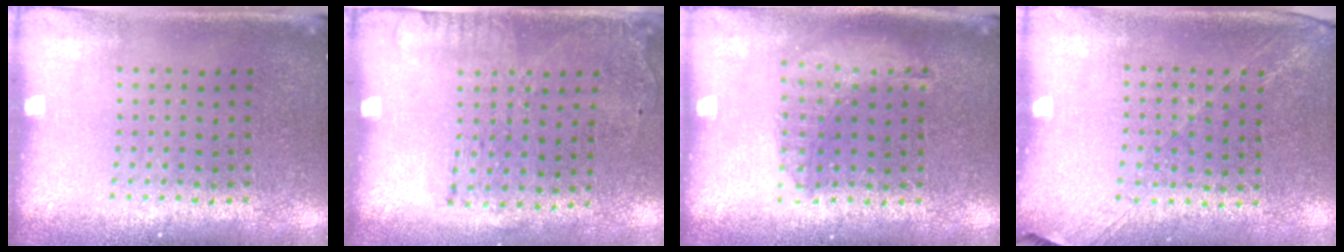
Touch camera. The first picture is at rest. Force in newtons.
{"total": 1.8, "press": 1.2, "slide": 1.3}
{"total": 1.3, "press": 1.3, "slide": 0.4}
{"total": 1.2, "press": 1.0, "slide": 0.7}